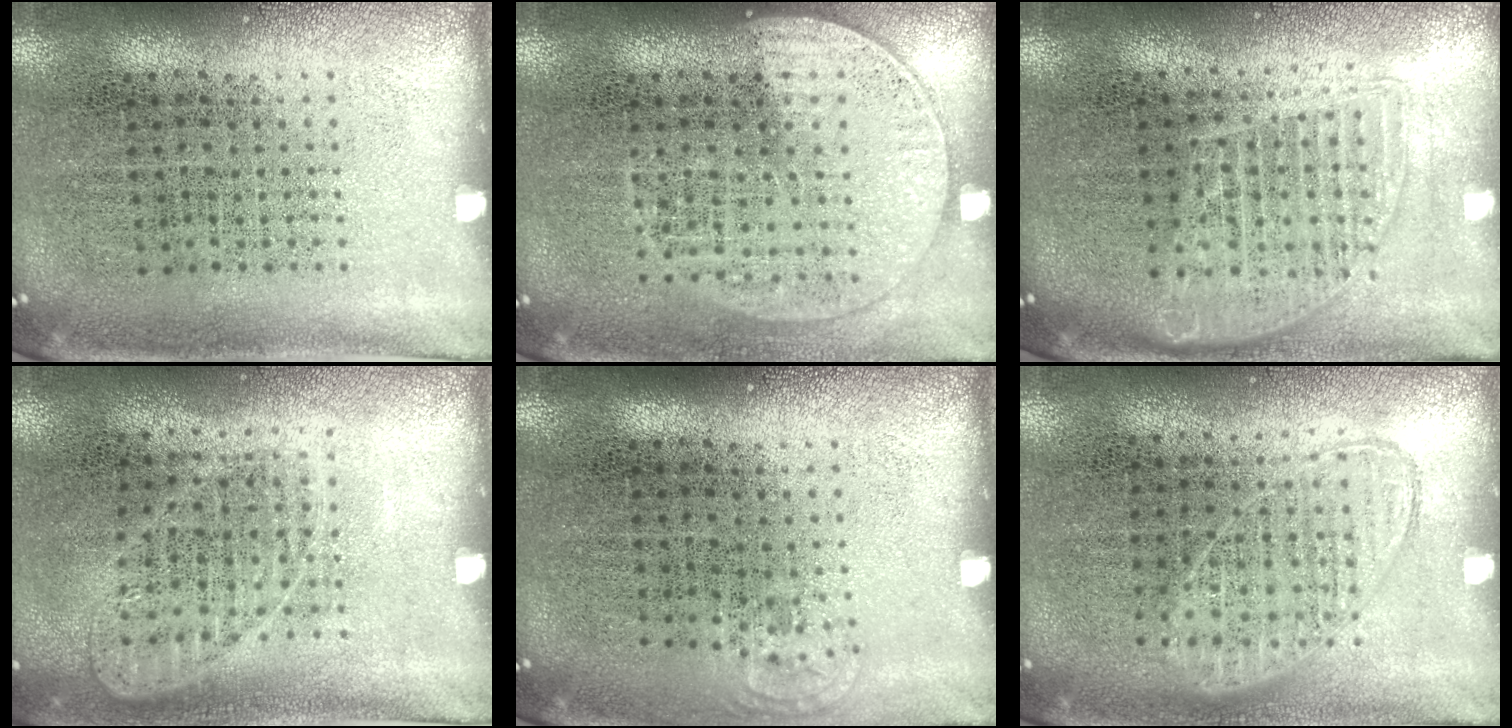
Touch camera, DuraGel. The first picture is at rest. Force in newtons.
{"total": 1.3, "press": 1.2, "slide": 0.5}
{"total": 1.6, "press": 1.4, "slide": 0.7}
{"total": 1.0, "press": 0.9, "slide": 0.3}
{"total": 0.6, "press": 0.5, "slide": 0.3}
{"total": 1.0, "press": 0.9, "slide": 0.3}